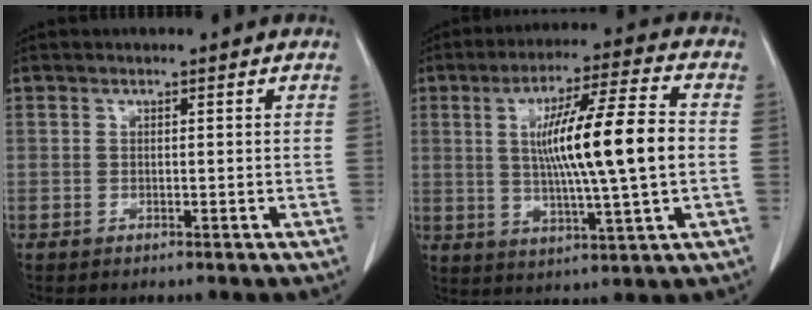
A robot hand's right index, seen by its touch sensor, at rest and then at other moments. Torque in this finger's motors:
{"motor_torque": [1.50, -0.10, 0.85, 0.21]}